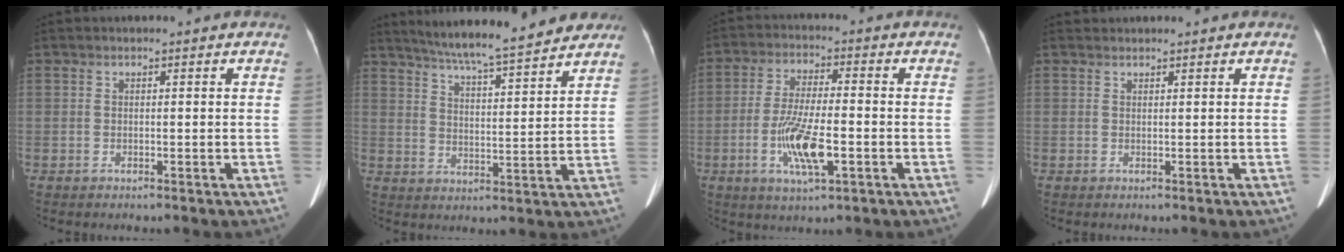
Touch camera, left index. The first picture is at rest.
{"total": 15.6, "force": [13.8, 0.9, 7.4], "torque": [-0.117, 0.012, 0.201]}
{"total": 9.6, "force": [-3.0, 2.0, 8.9], "torque": [-0.178, -0.007, -0.053]}
{"total": 0.6, "force": [0.6, 0.1, -0.1], "torque": [-0.004, 0.017, 0.015]}